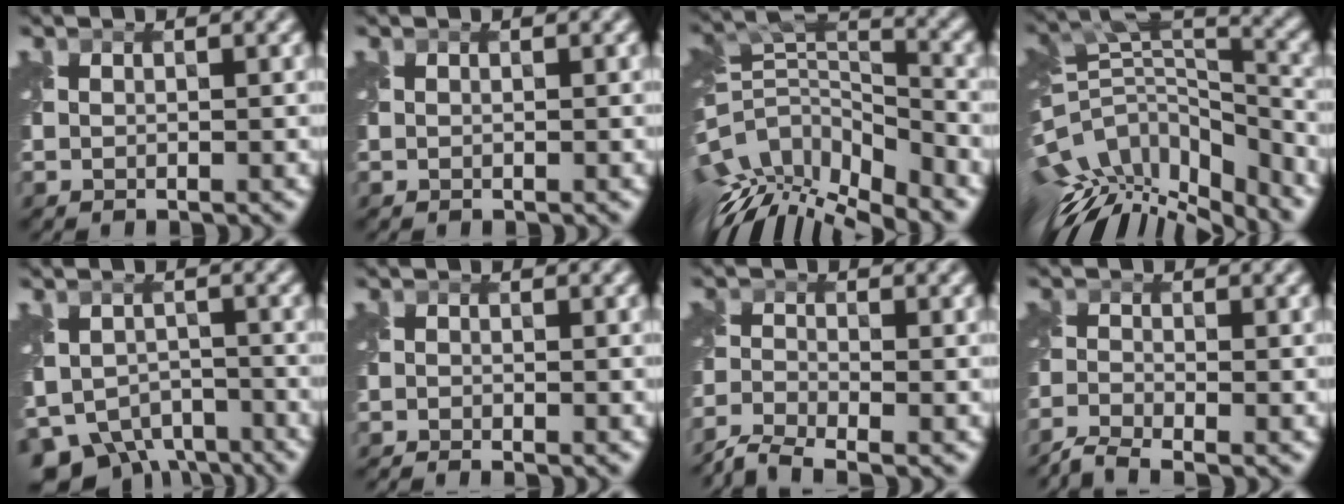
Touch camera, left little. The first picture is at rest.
{"total": 0.0}
{"total": 11.6, "force": [-7.5, 4.6, 7.5], "torque": [-0.155, 0.009, -0.123]}
{"total": 11.2, "force": [-6.4, 5.1, 7.7], "torque": [-0.155, 0.016, -0.105]}
{"total": 6.9, "force": [-4.5, 4.3, 3.0], "torque": [-0.057, -0.025, -0.077]}
{"total": 2.2, "force": [-2.0, 0.1, 0.8], "torque": [-0.016, -0.011, -0.042]}
{"total": 4.6, "force": [-4.1, 1.0, 2.0], "torque": [-0.045, -0.013, -0.091]}
{"total": 3.4, "force": [-3.1, 0.5, 1.4], "torque": [-0.030, -0.013, -0.075]}